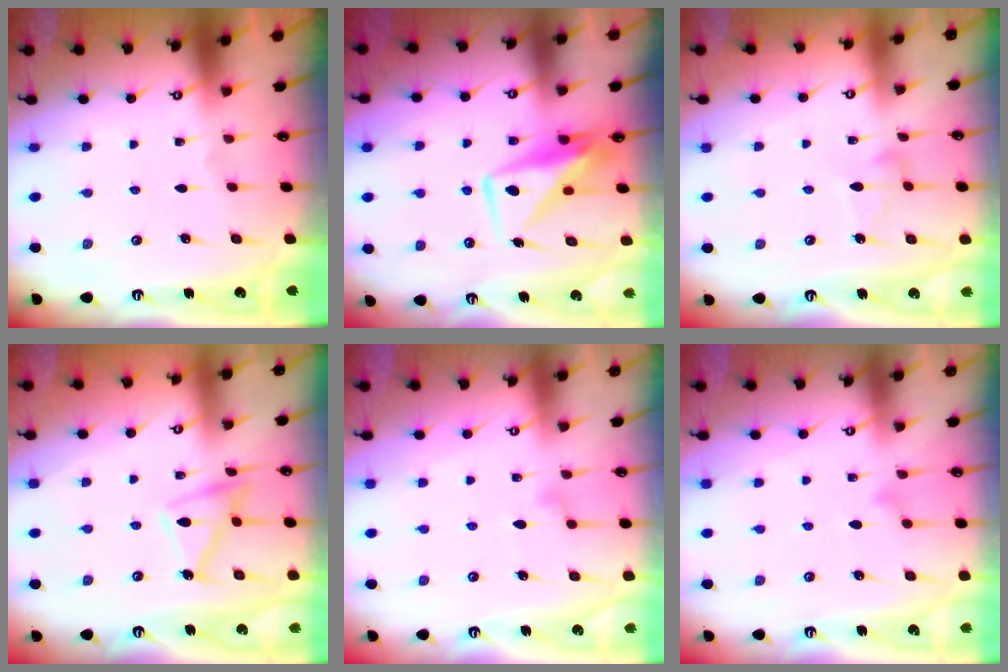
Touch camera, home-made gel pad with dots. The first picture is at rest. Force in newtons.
{"total": 8.5, "press": 8.5, "slide": 0.8}
{"total": 3.9, "press": 3.9, "slide": 0.4}
{"total": 12.7, "press": 12.7, "slide": 0.9}
{"total": 9.1, "press": 9.1, "slide": 0.5}
{"total": 8.0, "press": 8.0, "slide": 0.4}